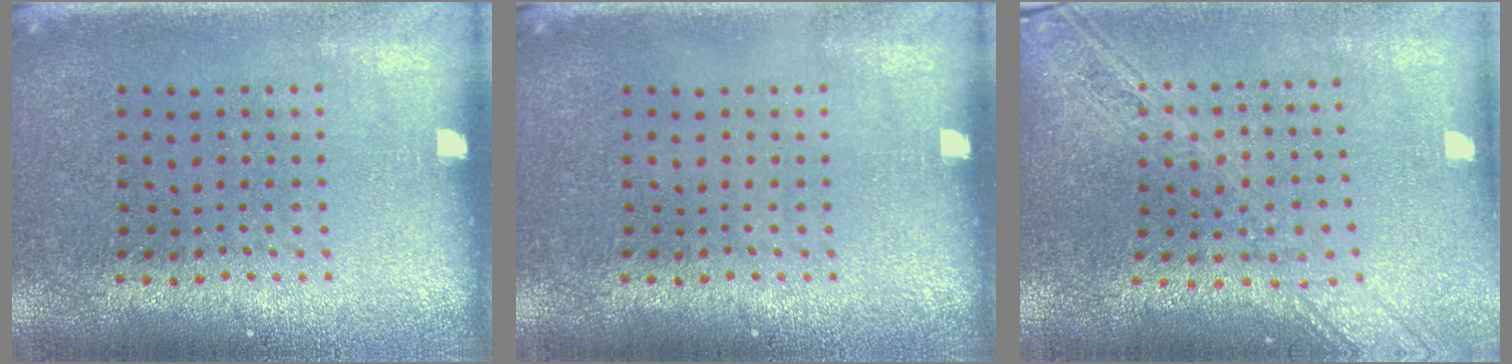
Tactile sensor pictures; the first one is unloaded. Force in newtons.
{"total": 0.0}
{"total": 2.2, "press": 1.9, "slide": 1.2}